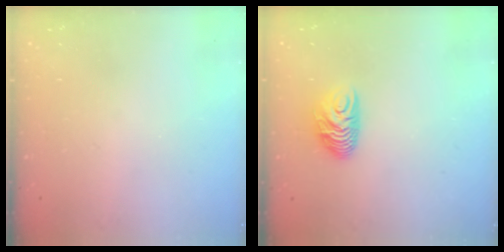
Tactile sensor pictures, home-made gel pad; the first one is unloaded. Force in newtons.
{"total": 7.9, "press": 7.8, "slide": 1.0}